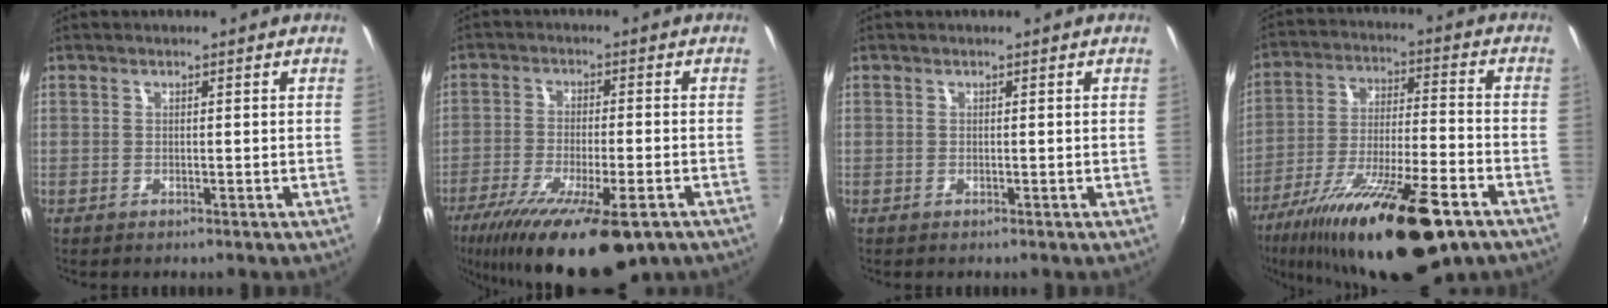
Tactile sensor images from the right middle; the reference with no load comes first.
{"total": 19.9, "force": [-13.1, 5.3, 14.0], "torque": [-0.263, -0.069, -0.205]}
{"total": 0.0}
{"total": 24.2, "force": [-16.0, 5.6, 17.3], "torque": [-0.312, -0.045, -0.257]}